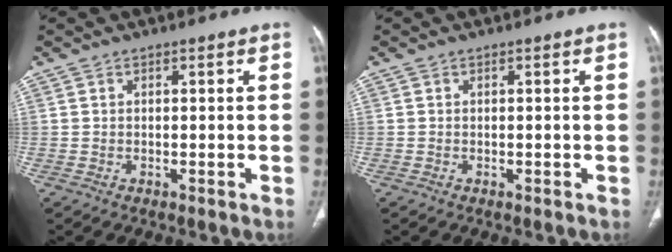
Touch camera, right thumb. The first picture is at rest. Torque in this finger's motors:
{"motor_torque": [-0.33, -0.19, 0.08, -0.06, -0.02]}